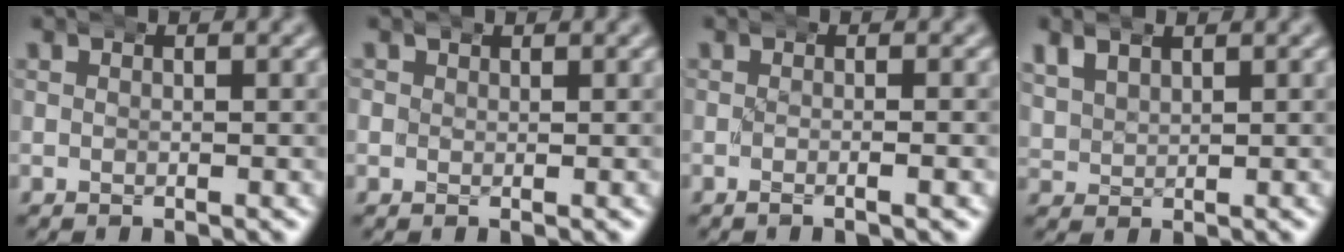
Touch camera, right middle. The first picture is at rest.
{"total": 0.8, "force": [0.3, 0.7, 0.0], "torque": [-0.003, -0.002, 0.006]}
{"total": 0.7, "force": [-0.5, -0.3, 0.4], "torque": [-0.011, 0.006, -0.011]}
{"total": 3.1, "force": [1.5, 2.4, 1.2], "torque": [-0.034, 0.000, 0.032]}